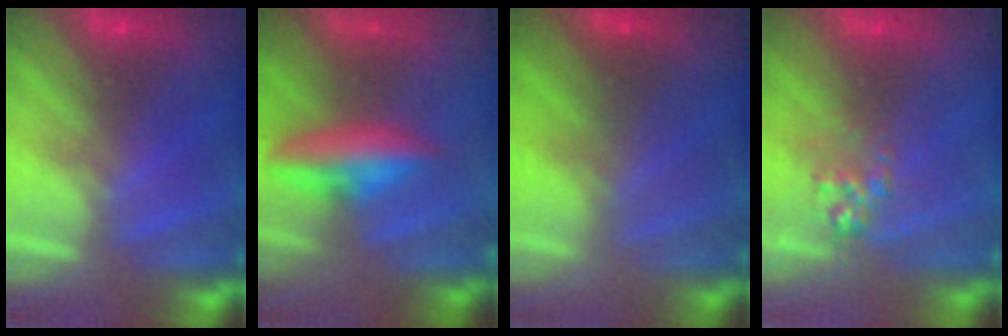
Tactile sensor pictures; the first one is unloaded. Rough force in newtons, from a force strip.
{"total": 6.8}
{"total": 1.6}
{"total": 2.7}